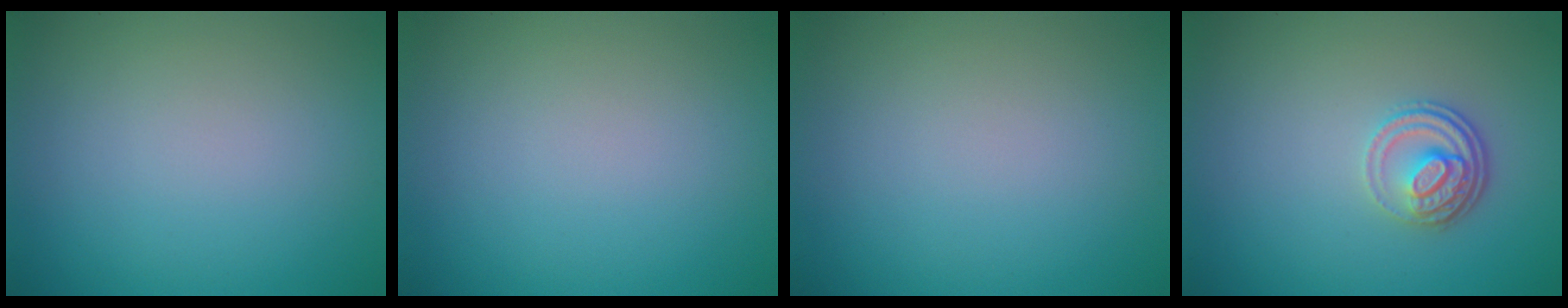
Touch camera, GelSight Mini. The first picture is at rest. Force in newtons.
{"total": 0.0}
{"total": 0.0}
{"total": 2.8, "press": 2.3, "slide": 1.7}